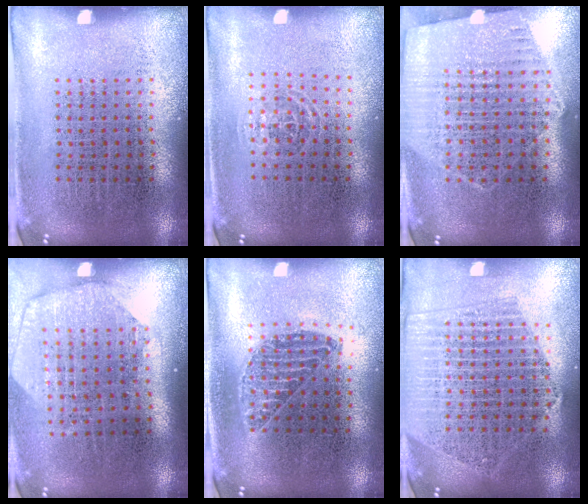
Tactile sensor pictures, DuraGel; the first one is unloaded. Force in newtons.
{"total": 0.8, "press": 0.5, "slide": 0.6}
{"total": 1.2, "press": 1.2, "slide": 0.3}
{"total": 1.8, "press": 1.6, "slide": 1.0}
{"total": 1.1, "press": 1.0, "slide": 0.4}
{"total": 2.1, "press": 2.0, "slide": 0.9}